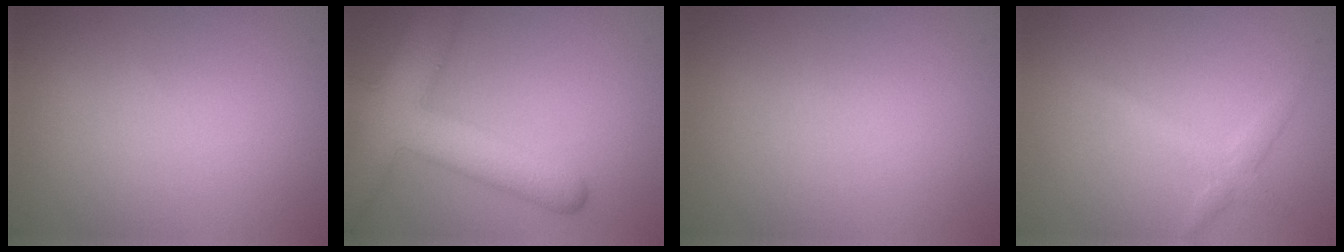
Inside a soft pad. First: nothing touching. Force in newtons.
{"total": 8.3, "press": 8.3, "slide": 0.5}
{"total": 0.0}
{"total": 1.8, "press": 1.8, "slide": 0.1}